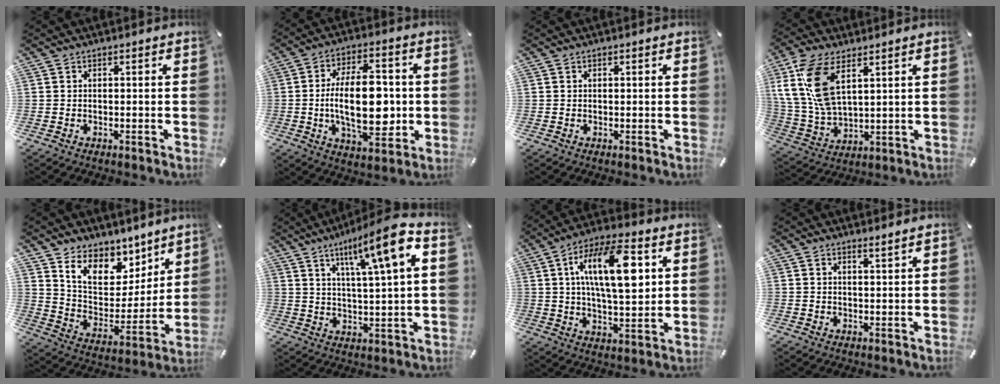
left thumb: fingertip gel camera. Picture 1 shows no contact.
{"total": 18.5, "force": [-1.1, 9.7, 15.8], "torque": [-0.265, -0.007, -0.022]}
{"total": 0.0}
{"total": 13.9, "force": [6.1, 7.5, 10.0], "torque": [-0.255, -0.024, 0.107]}
{"total": 11.8, "force": [8.5, 7.7, 2.6], "torque": [-0.055, -0.083, 0.164]}
{"total": 13.8, "force": [7.1, 1.4, 11.7], "torque": [-0.194, -0.027, 0.106]}
{"total": 17.0, "force": [3.6, 6.8, 15.2], "torque": [-0.282, -0.001, 0.053]}
{"total": 1.4, "force": [1.3, -0.1, 0.7], "torque": [-0.014, -0.004, 0.024]}